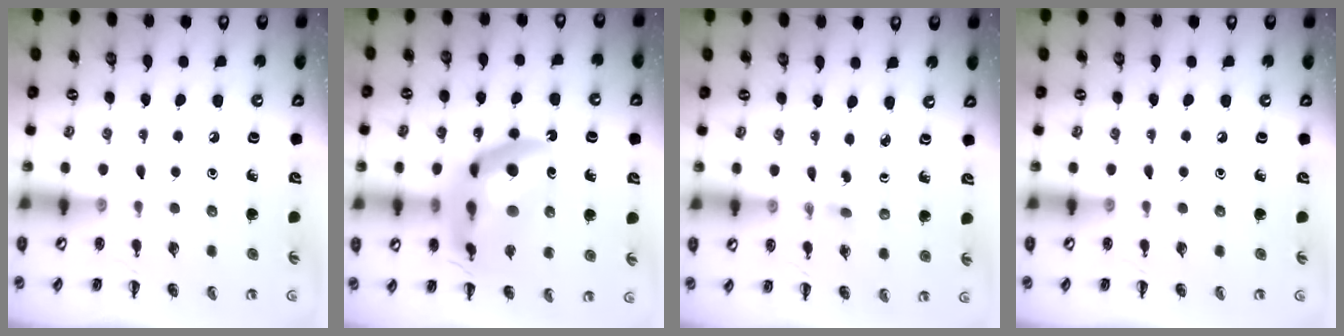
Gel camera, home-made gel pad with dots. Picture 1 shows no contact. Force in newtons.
{"total": 21.7, "press": 21.1, "slide": 5.0}
{"total": 1.9, "press": 1.6, "slide": 0.9}
{"total": 0.0}